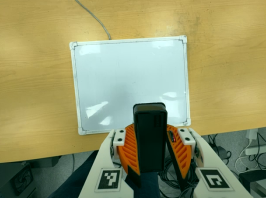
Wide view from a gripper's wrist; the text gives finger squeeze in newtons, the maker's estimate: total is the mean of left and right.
{"total": 7.4, "left": 8.1, "right": 6.6}